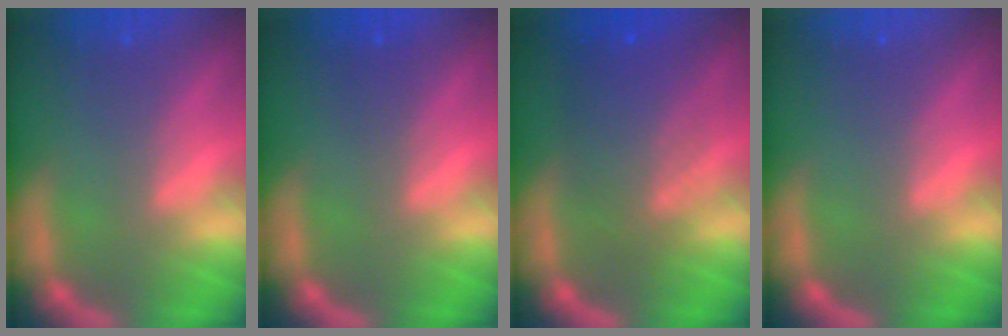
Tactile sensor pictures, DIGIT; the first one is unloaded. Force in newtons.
{"total": 1.0}
{"total": 6.1}
{"total": 0.0}